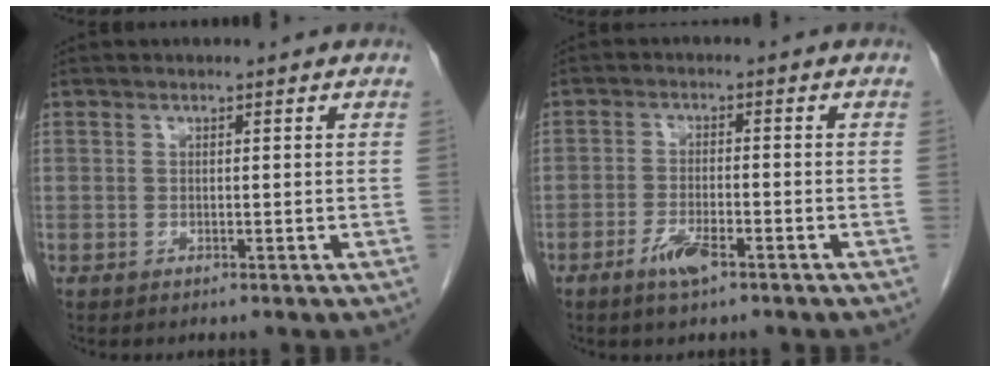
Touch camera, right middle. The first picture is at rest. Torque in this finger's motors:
{"motor_torque": [-0.11, -0.21, -0.02, 0.02]}